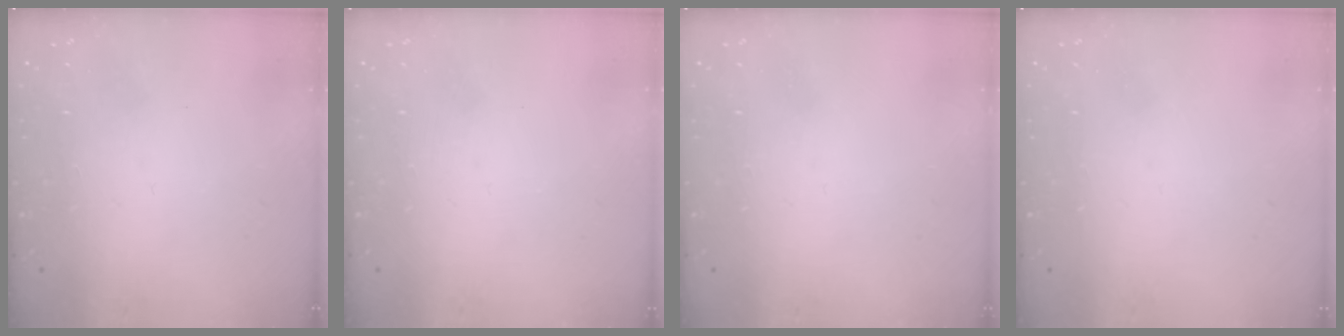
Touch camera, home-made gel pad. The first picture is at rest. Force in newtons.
{"total": 0.0}
{"total": 0.0}
{"total": 0.0}